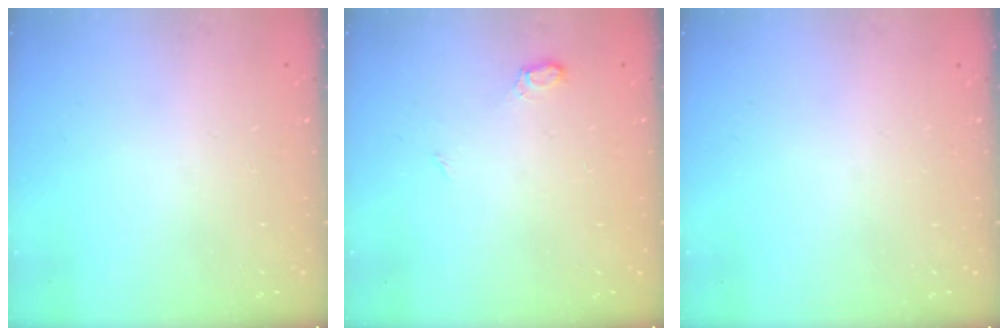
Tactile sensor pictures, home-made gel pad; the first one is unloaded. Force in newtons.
{"total": 5.5, "press": 5.5, "slide": 0.7}
{"total": 0.0}